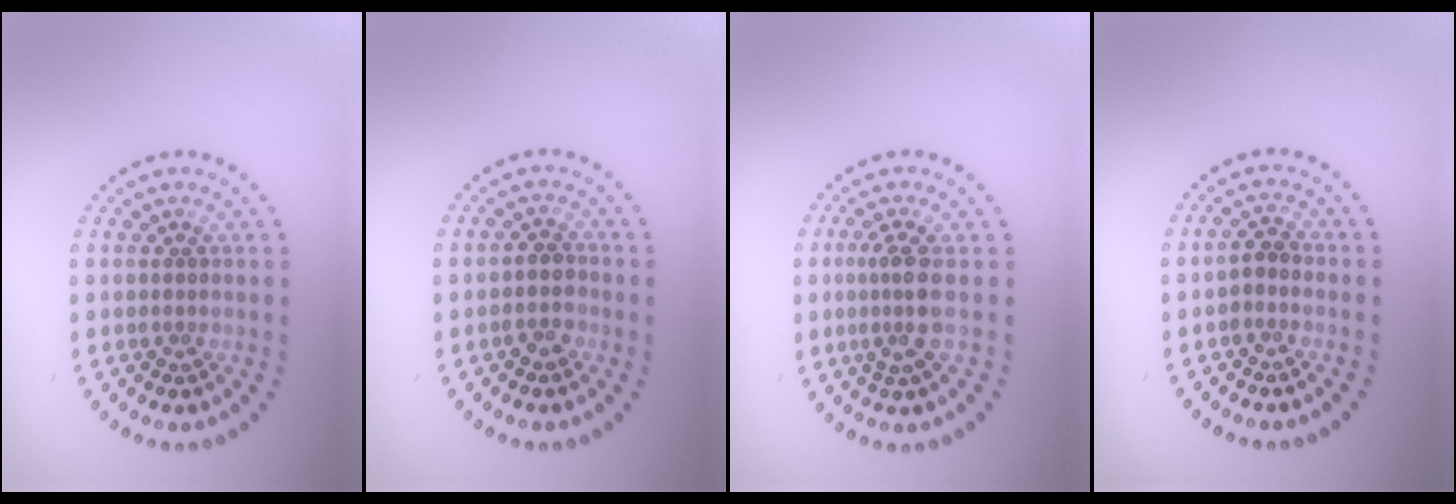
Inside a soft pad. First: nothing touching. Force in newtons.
{"total": 1.8, "press": 1.5, "slide": 0.9}
{"total": 2.6, "press": 2.0, "slide": 1.8}
{"total": 1.1, "press": 1.0, "slide": 0.6}